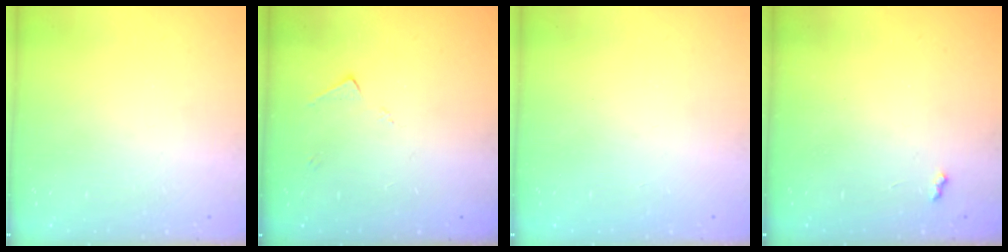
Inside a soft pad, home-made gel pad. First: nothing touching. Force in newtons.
{"total": 3.6, "press": 3.6, "slide": 0.5}
{"total": 1.1, "press": 1.0, "slide": 0.4}
{"total": 3.4, "press": 3.4, "slide": 0.5}